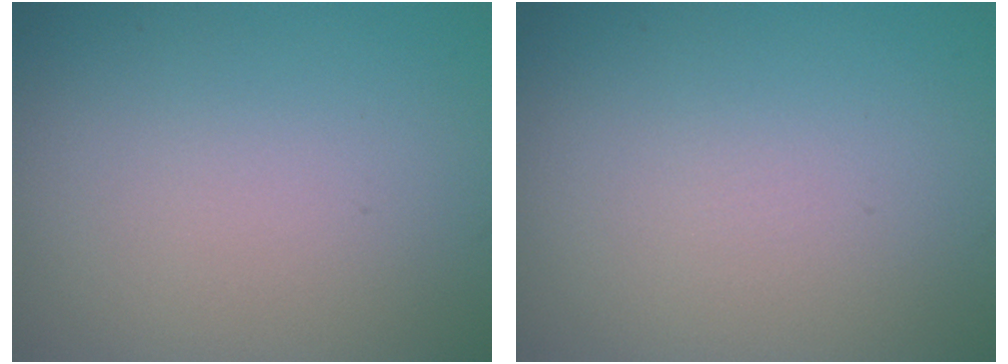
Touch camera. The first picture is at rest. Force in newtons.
{"total": 0.0}